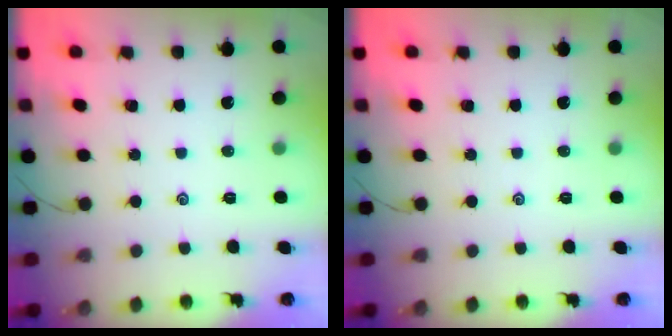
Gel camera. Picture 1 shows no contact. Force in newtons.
{"total": 0.0}